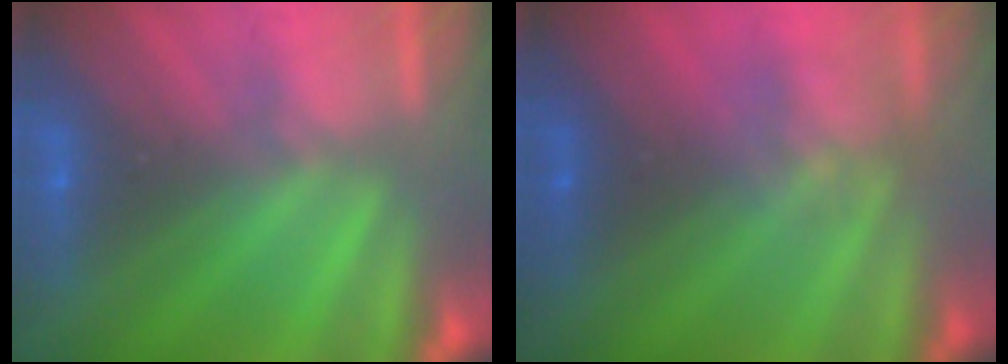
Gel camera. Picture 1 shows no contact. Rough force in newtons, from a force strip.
{"total": 2.4}